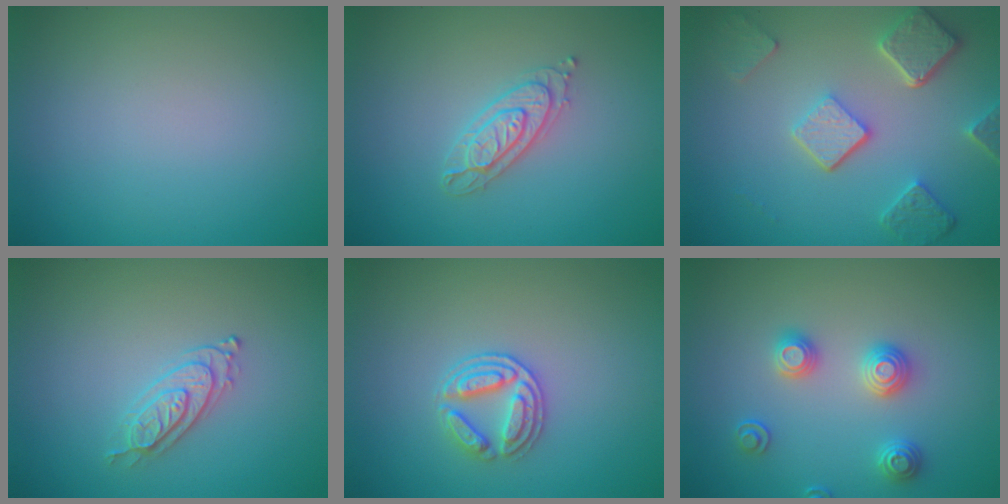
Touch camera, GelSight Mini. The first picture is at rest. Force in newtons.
{"total": 2.3, "press": 2.2, "slide": 0.5}
{"total": 5.2, "press": 4.0, "slide": 3.4}
{"total": 2.2, "press": 2.1, "slide": 0.6}
{"total": 2.9, "press": 2.7, "slide": 1.0}
{"total": 2.8, "press": 2.7, "slide": 0.8}